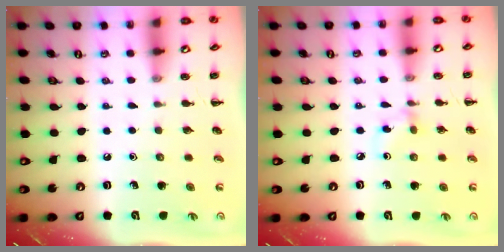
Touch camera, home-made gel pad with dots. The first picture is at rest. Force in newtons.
{"total": 2.8, "press": 2.6, "slide": 1.1}